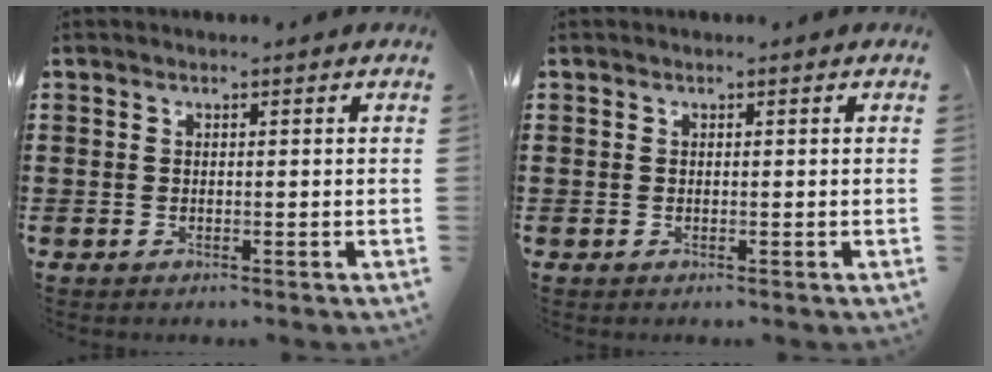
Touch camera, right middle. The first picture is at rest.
{"total": 0.0}